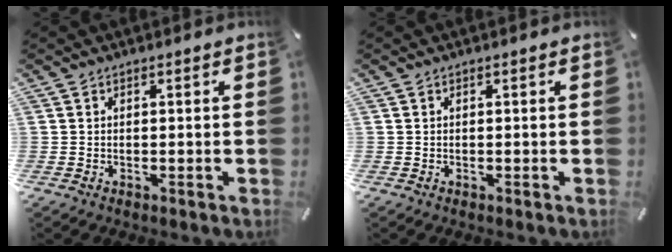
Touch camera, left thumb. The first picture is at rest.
{"total": 0.0}